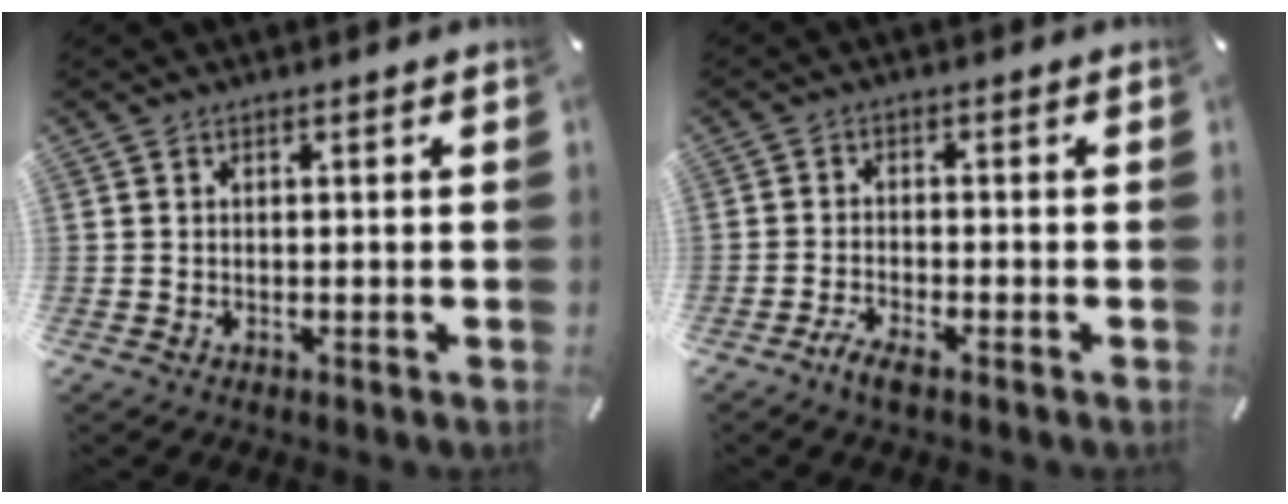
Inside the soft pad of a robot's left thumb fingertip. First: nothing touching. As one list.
[{"total": 3.1, "force": [-2.5, 0.7, 1.8], "torque": [-0.042, 0.007, -0.050]}]